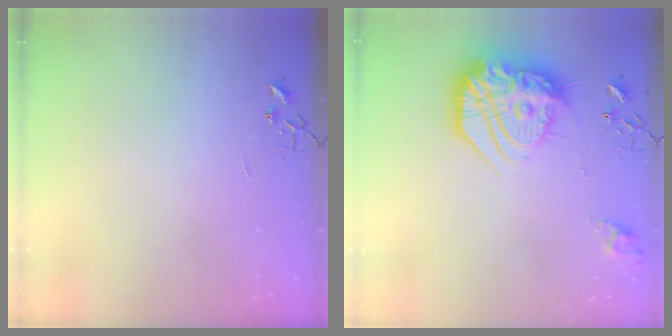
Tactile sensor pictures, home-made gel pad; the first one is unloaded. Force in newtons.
{"total": 28.2, "press": 28.0, "slide": 2.8}